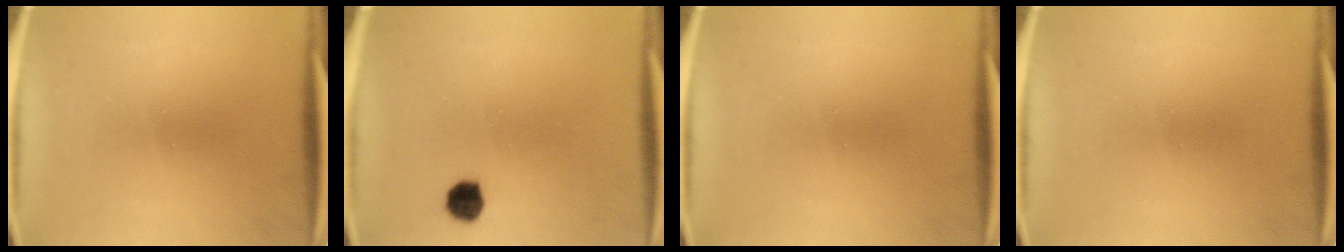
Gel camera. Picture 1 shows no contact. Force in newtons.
{"total": 4.2}
{"total": 0.0}
{"total": 0.0}